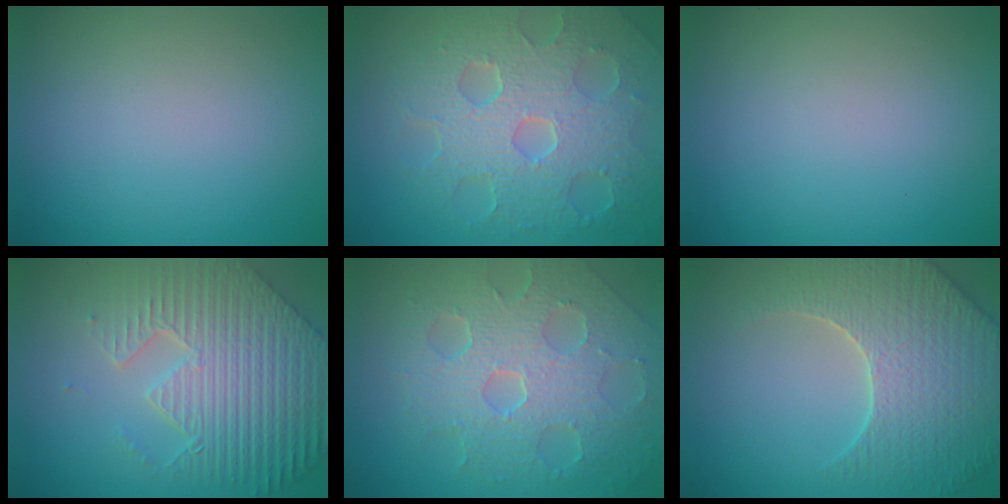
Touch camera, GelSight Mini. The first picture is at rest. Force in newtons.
{"total": 8.6, "press": 6.1, "slide": 6.1}
{"total": 0.0}
{"total": 9.0, "press": 6.4, "slide": 6.3}
{"total": 8.2, "press": 5.6, "slide": 6.0}
{"total": 5.9, "press": 5.6, "slide": 1.7}